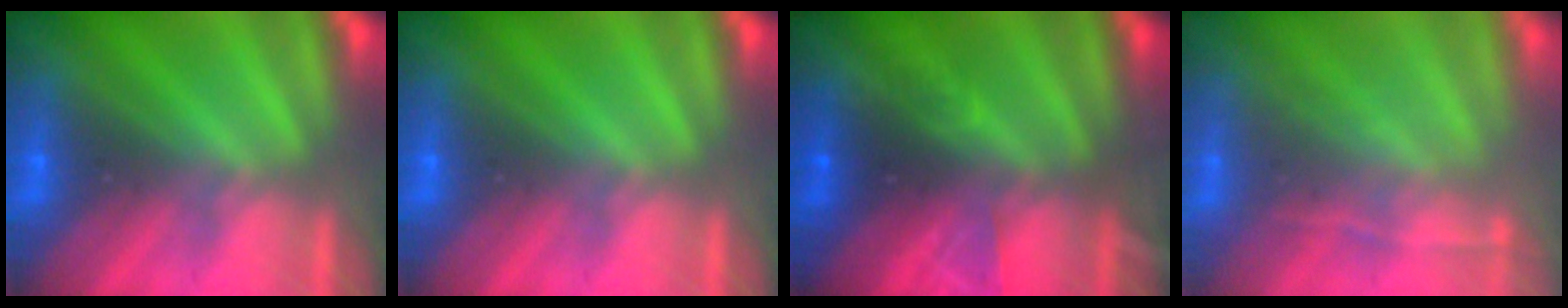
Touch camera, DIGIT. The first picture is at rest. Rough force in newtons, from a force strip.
{"total": 0.0}
{"total": 3.2}
{"total": 1.9}